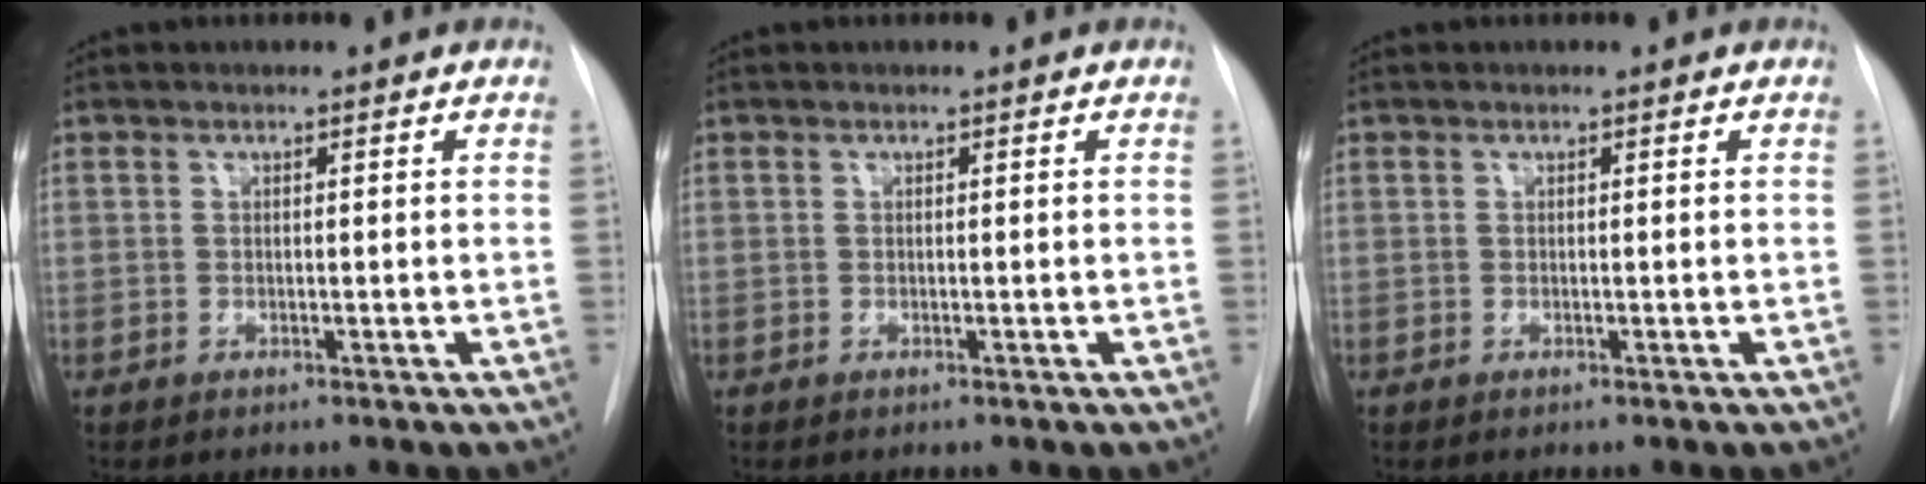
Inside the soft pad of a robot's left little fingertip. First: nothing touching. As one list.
[{"total": 0.0}, {"total": 0.0}]